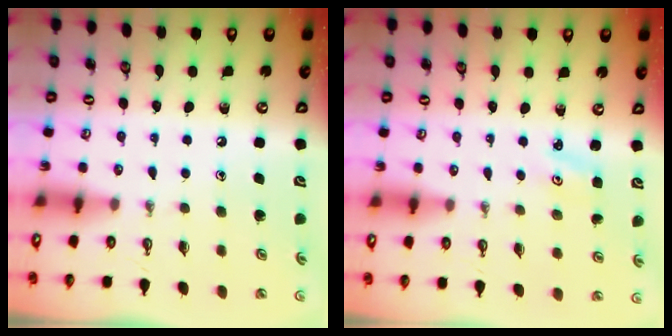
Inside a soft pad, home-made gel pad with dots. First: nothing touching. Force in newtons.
{"total": 2.0, "press": 2.0, "slide": 0.3}